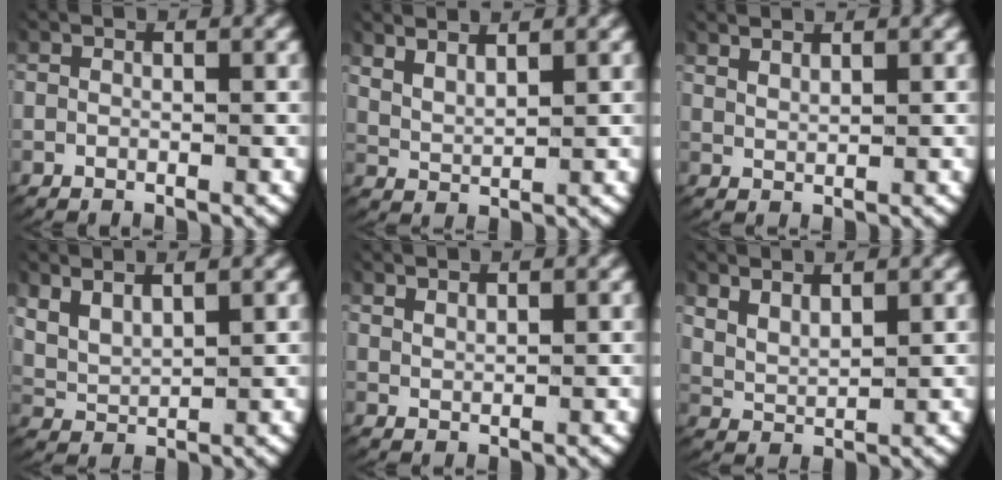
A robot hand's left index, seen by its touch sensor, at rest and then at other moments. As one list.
[{"total": 2.9, "force": [2.0, 1.5, 1.5], "torque": [-0.041, -0.006, 0.038]}, {"total": 1.9, "force": [1.9, 0.0, 0.3], "torque": [-0.014, -0.003, 0.040]}, {"total": 4.1, "force": [1.7, 3.0, 2.0], "torque": [-0.066, -0.008, 0.034]}, {"total": 1.6, "force": [1.6, -0.1, 0.1], "torque": [-0.009, -0.003, 0.036]}, {"total": 3.3, "force": [1.7, 2.3, 1.5], "torque": [-0.048, -0.010, 0.032]}]